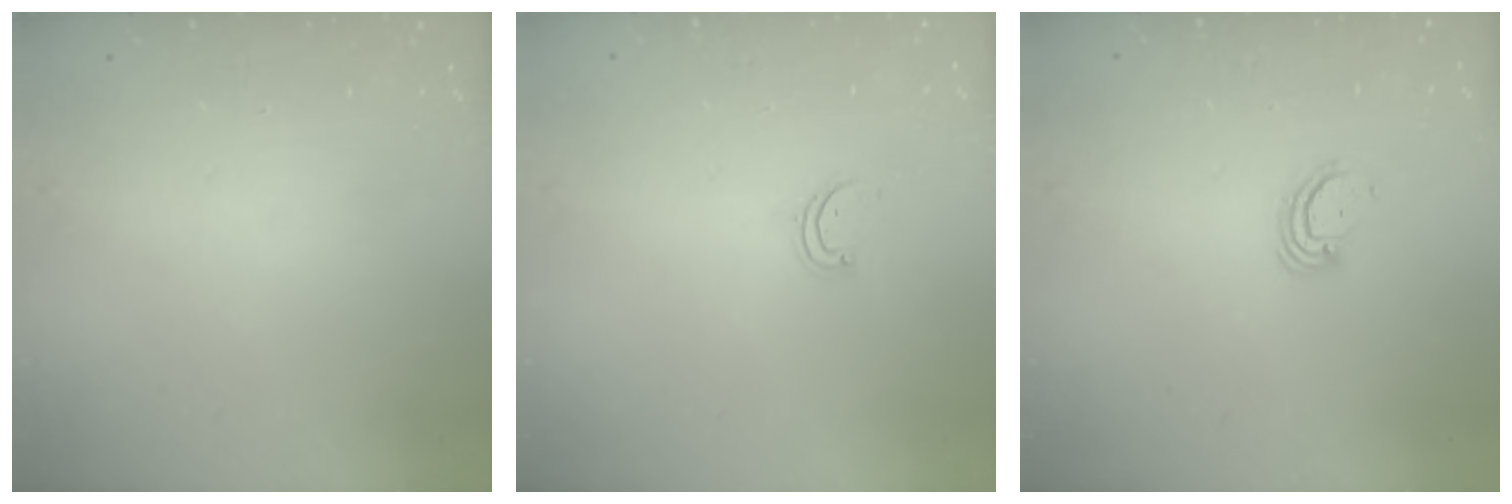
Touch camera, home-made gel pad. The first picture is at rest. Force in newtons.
{"total": 1.7, "press": 1.7, "slide": 0.3}
{"total": 2.9, "press": 2.9, "slide": 0.2}